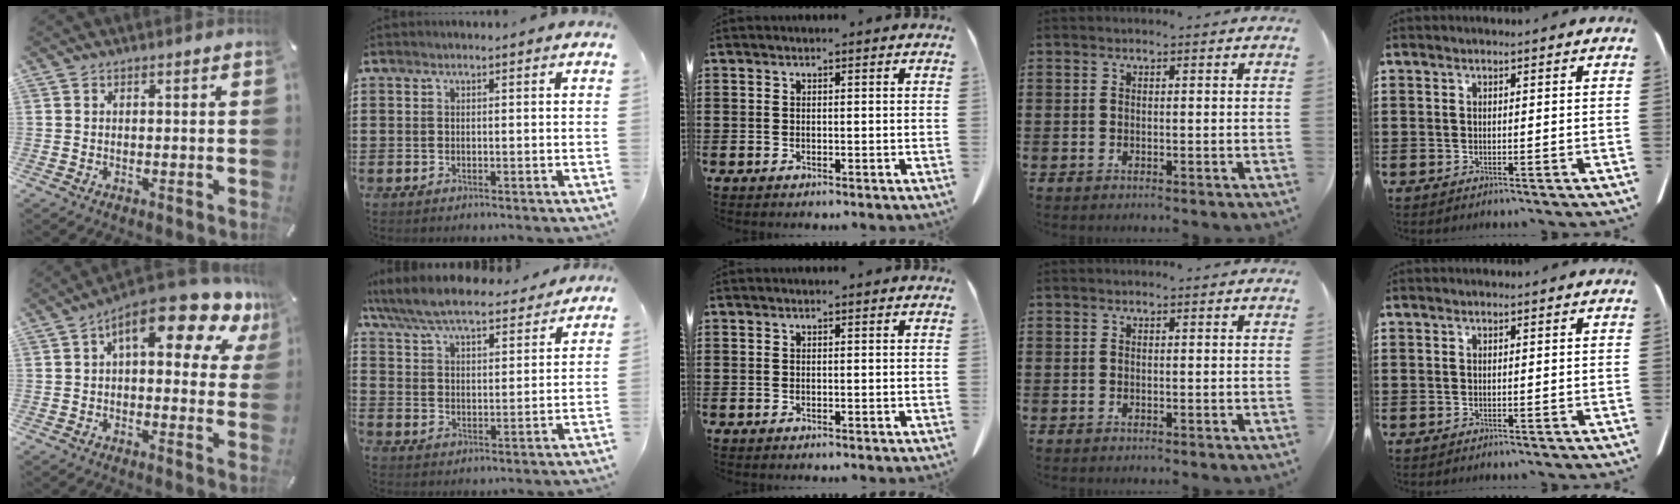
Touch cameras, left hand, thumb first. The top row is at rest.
{"thumb": {"total": 15.2, "force": [8.0, 5.6, 11.7], "torque": [-0.167, -0.050, 0.126]}, "index": {"total": 7.8, "force": [7.3, 1.0, 2.6], "torque": [-0.083, -0.039, 0.129]}}